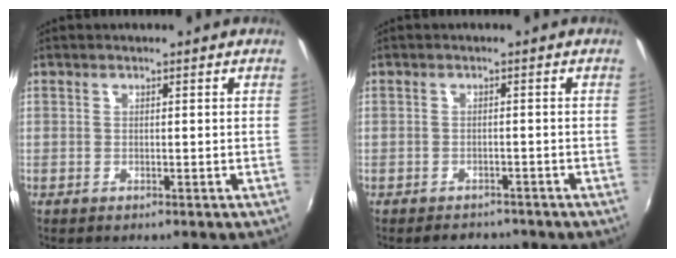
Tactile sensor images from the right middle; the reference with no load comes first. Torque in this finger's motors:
{"motor_torque": [0.34, -0.35, -0.01, 0.00]}